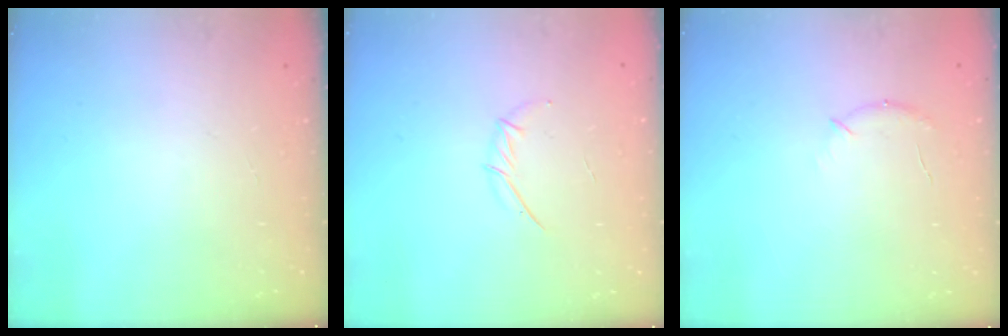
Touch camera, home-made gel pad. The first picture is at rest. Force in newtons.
{"total": 4.0, "press": 4.0, "slide": 0.7}
{"total": 6.9, "press": 6.7, "slide": 1.8}